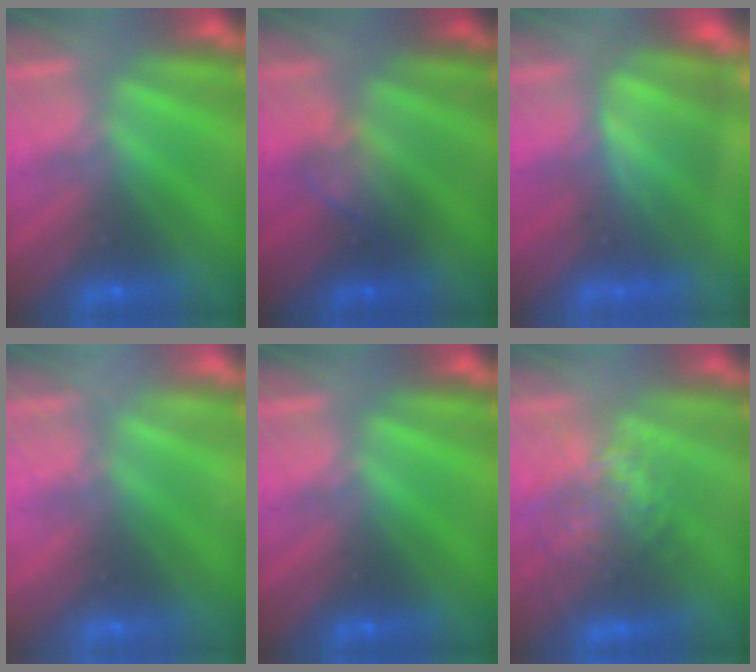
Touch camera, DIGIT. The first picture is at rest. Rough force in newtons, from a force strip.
{"total": 2.3}
{"total": 5.0}
{"total": 2.4}
{"total": 0.0}
{"total": 3.6}